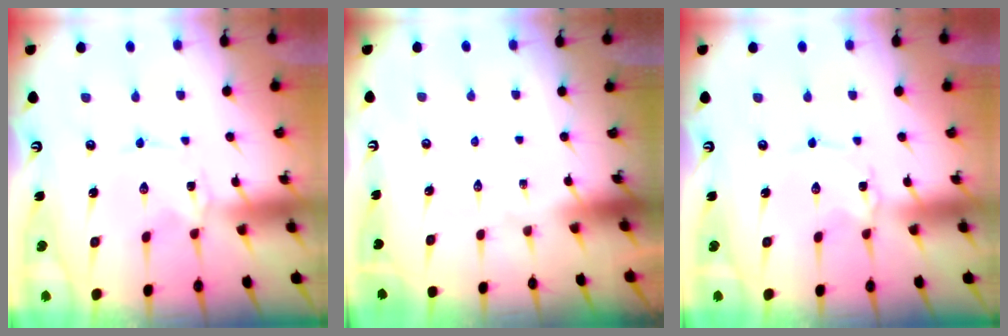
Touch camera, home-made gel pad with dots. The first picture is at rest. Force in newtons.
{"total": 0.0}
{"total": 0.9, "press": 0.9, "slide": 0.1}